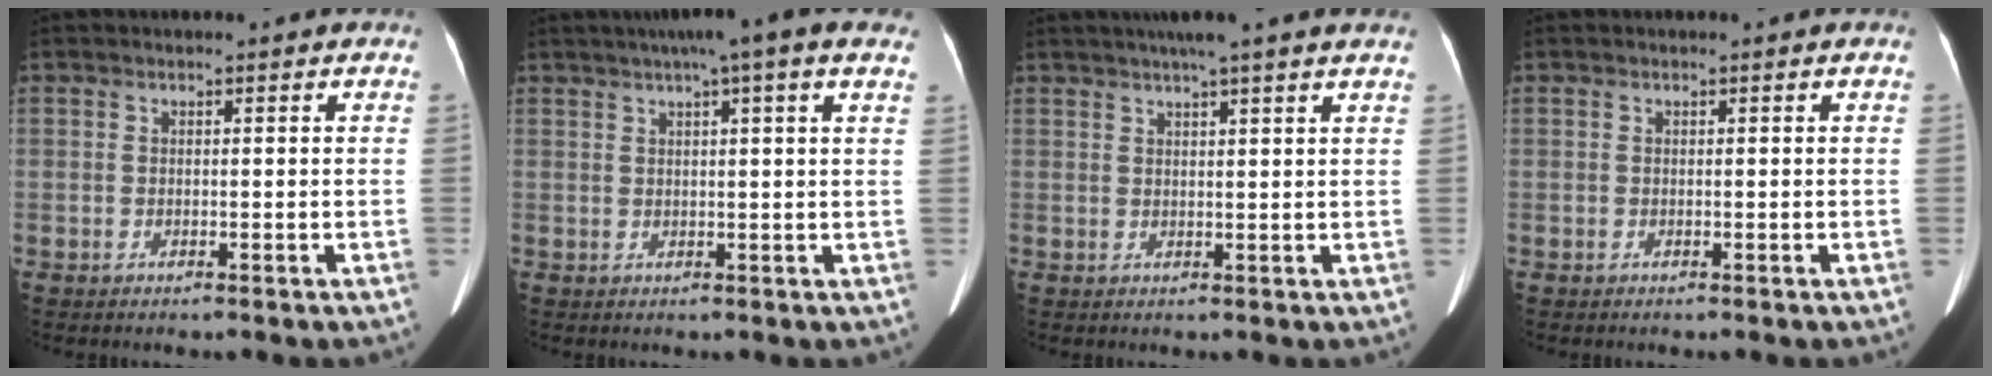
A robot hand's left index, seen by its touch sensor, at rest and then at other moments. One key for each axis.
{"total": 9.7, "fx": 6.4, "fy": 0.3, "fz": 7.2, "tx": -0.106, "ty": 0.038, "tz": 0.077}
{"total": 8.0, "fx": 6.5, "fy": -0.7, "fz": 4.6, "tx": -0.069, "ty": 0.027, "tz": 0.080}
{"total": 0.0}